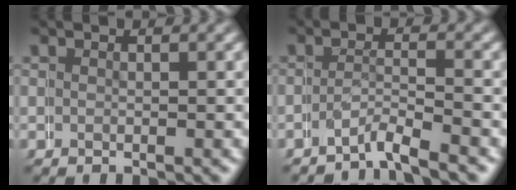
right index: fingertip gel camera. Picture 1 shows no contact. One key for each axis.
{"total": 2.2, "fx": -2.0, "fy": -0.4, "fz": -0.8, "tx": 0.010, "ty": -0.008, "tz": -0.035}